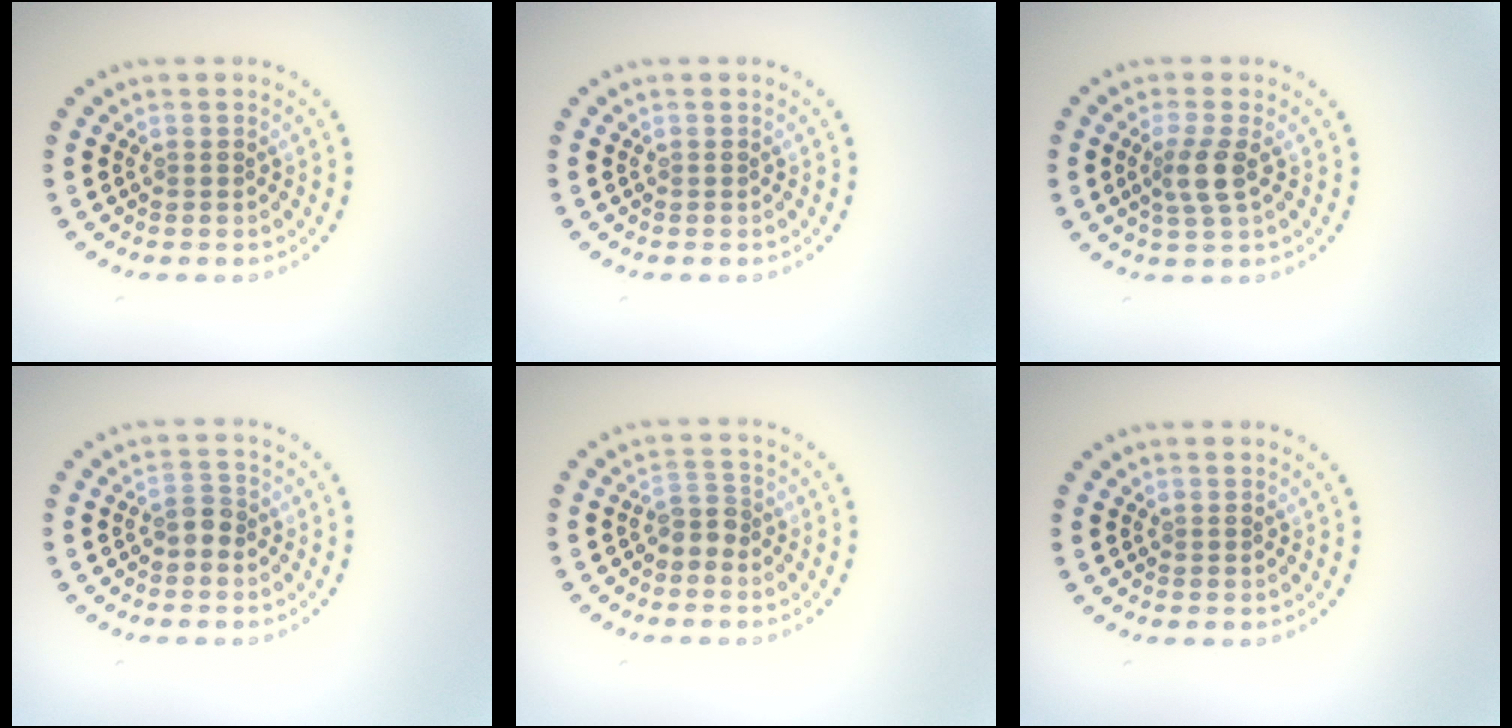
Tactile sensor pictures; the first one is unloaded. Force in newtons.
{"total": 0.0}
{"total": 2.4, "press": 2.0, "slide": 1.4}
{"total": 1.4, "press": 1.3, "slide": 0.7}
{"total": 1.8, "press": 1.4, "slide": 1.2}
{"total": 0.0}